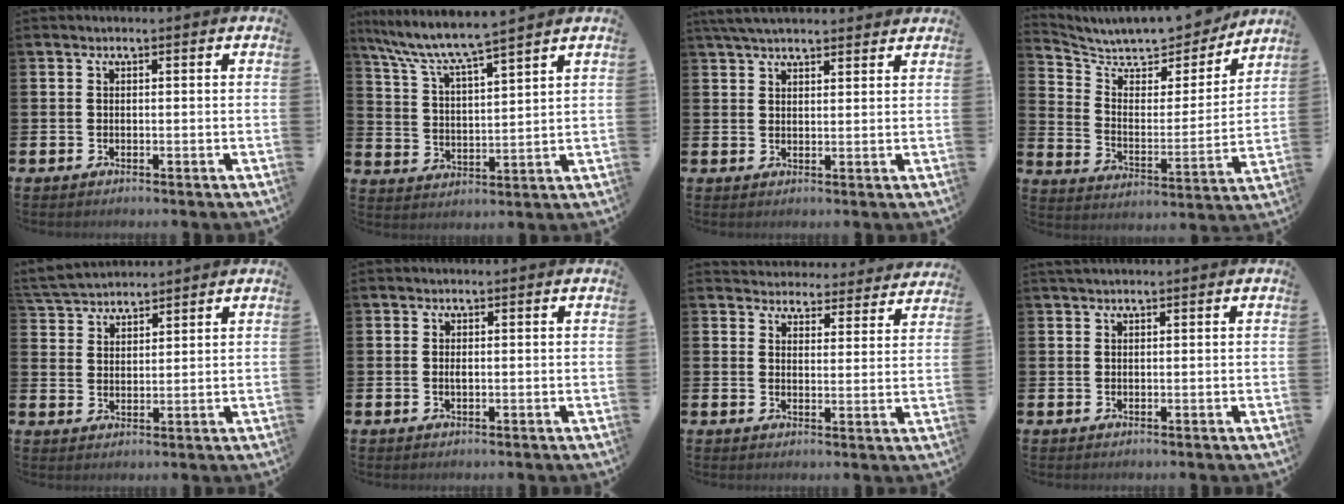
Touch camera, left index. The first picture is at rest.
{"total": 7.1, "force": [6.6, 0.0, 2.5], "torque": [-0.078, -0.044, 0.112]}
{"total": 4.3, "force": [4.0, 0.9, 1.4], "torque": [-0.034, -0.007, 0.075]}
{"total": 8.9, "force": [8.2, 2.7, 2.2], "torque": [-0.073, -0.067, 0.140]}
{"total": 4.2, "force": [4.1, 0.9, 0.0], "torque": [-0.023, -0.015, 0.077]}
{"total": 0.5, "force": [0.0, 0.2, 0.5], "torque": [-0.006, -0.002, -0.001]}
{"total": 4.2, "force": [4.1, 0.9, -0.3], "torque": [-0.006, -0.032, 0.070]}
{"total": 0.9, "force": [0.9, 0.1, 0.3], "torque": [-0.002, 0.000, 0.015]}